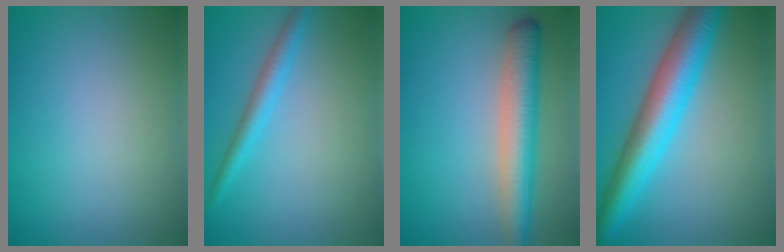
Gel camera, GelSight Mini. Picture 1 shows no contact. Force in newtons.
{"total": 2.3, "press": 2.3, "slide": 0.1}
{"total": 5.5, "press": 5.5, "slide": 0.2}
{"total": 7.7, "press": 7.7, "slide": 0.2}